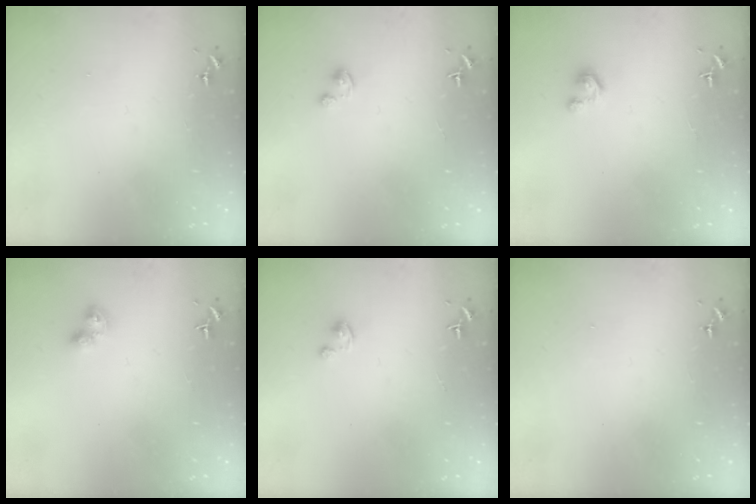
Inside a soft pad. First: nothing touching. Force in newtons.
{"total": 2.5, "press": 2.5, "slide": 0.3}
{"total": 2.8, "press": 2.8, "slide": 0.3}
{"total": 5.7, "press": 5.6, "slide": 0.6}
{"total": 2.6, "press": 2.6, "slide": 0.2}
{"total": 0.0}